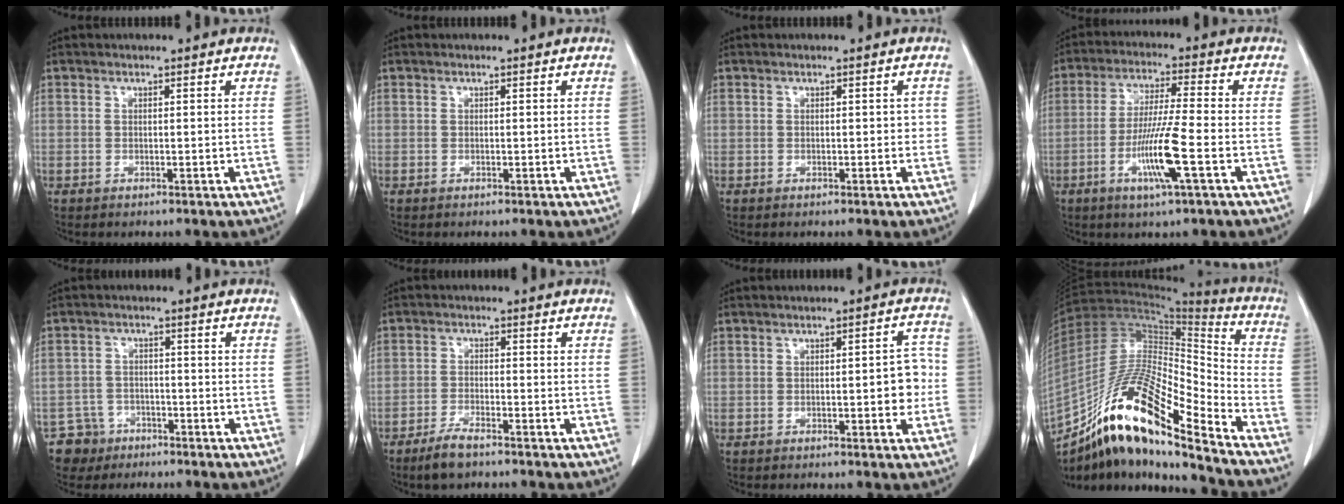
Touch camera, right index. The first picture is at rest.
{"total": 0.0}
{"total": 1.2, "force": [0.0, 0.9, 0.7], "torque": [-0.006, 0.011, 0.000]}
{"total": 9.7, "force": [-3.3, -0.4, 9.1], "torque": [-0.178, -0.015, -0.065]}
{"total": 4.6, "force": [-2.8, 3.6, -0.5], "torque": [0.015, 0.011, -0.045]}
{"total": 4.1, "force": [-3.2, 0.8, 2.4], "torque": [-0.052, -0.004, -0.058]}
{"total": 4.4, "force": [-0.4, 1.5, 4.2], "torque": [-0.046, 0.010, -0.006]}
{"total": 22.1, "force": [-15.2, 3.4, 15.8], "torque": [-0.303, -0.008, -0.274]}